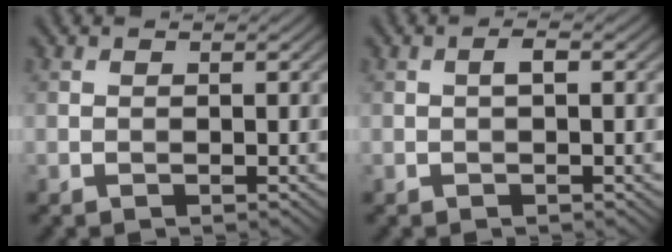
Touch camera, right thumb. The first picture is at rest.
{"total": 1.0, "force": [0.0, 0.3, 1.0], "torque": [-0.019, 0.003, -0.001]}